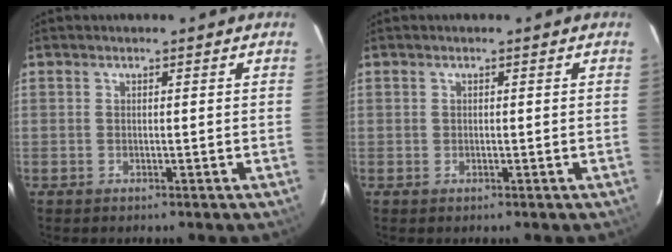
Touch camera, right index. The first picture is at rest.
{"total": 0.0}